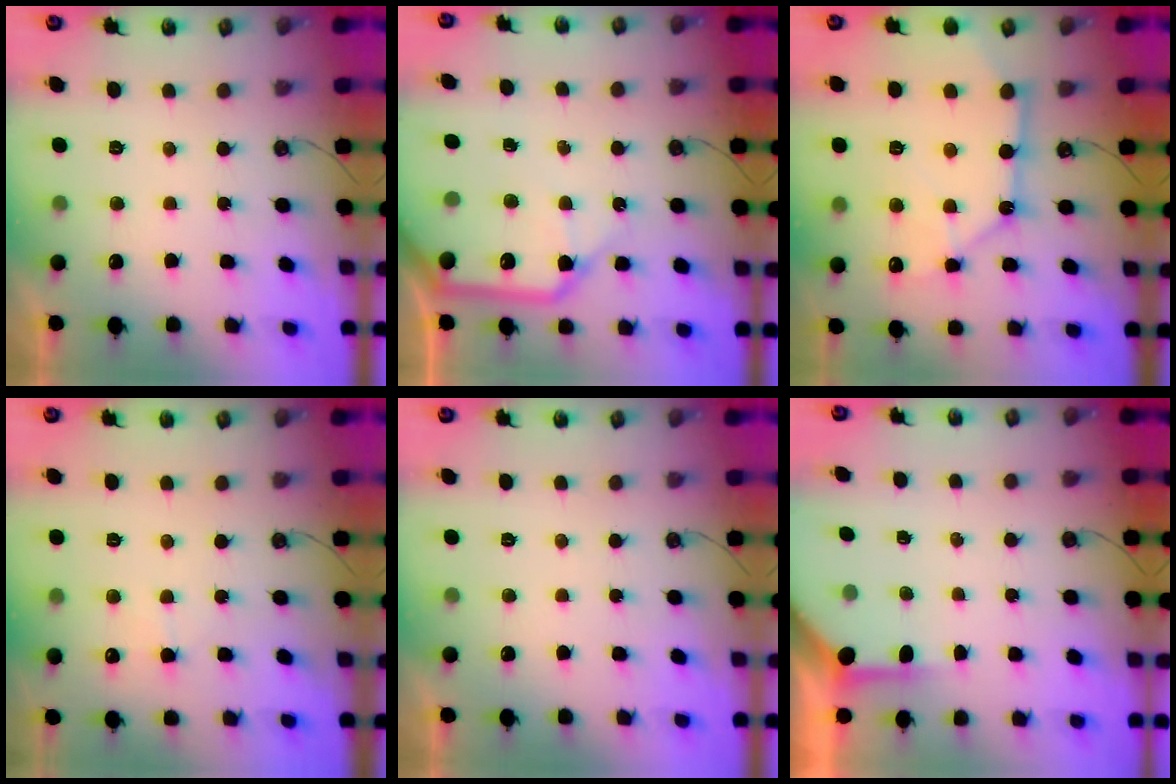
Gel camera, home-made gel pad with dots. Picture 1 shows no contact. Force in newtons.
{"total": 13.4, "press": 13.3, "slide": 1.5}
{"total": 15.8, "press": 15.6, "slide": 2.1}
{"total": 3.8, "press": 3.7, "slide": 0.7}
{"total": 0.0}
{"total": 3.9, "press": 3.9, "slide": 0.4}